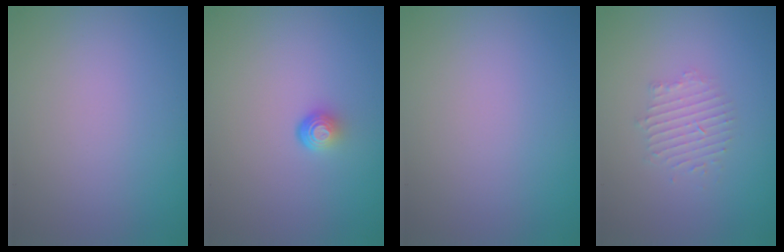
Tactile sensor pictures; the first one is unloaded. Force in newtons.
{"total": 1.7, "press": 1.0, "slide": 1.4}
{"total": 0.0}
{"total": 2.1, "press": 2.1, "slide": 0.4}